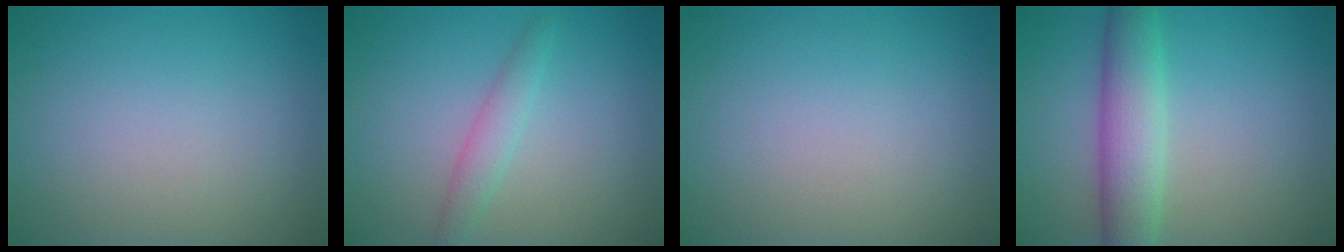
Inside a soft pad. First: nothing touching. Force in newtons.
{"total": 1.9, "press": 1.9, "slide": 0.1}
{"total": 0.0}
{"total": 5.1, "press": 5.1, "slide": 0.4}